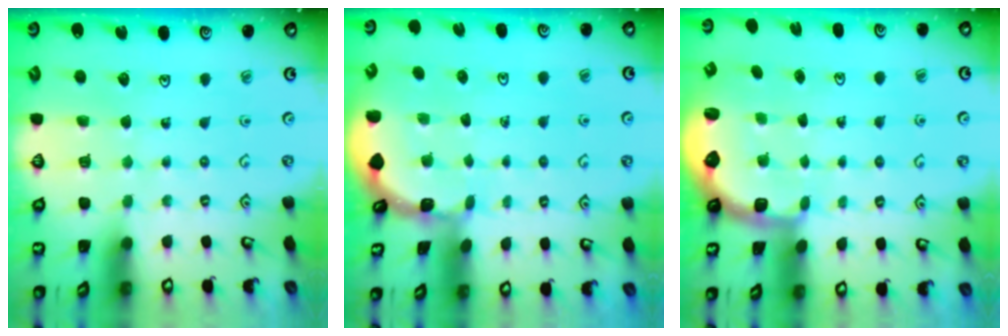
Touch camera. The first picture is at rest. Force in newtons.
{"total": 1.0, "press": 1.0, "slide": 0.1}
{"total": 2.6, "press": 2.1, "slide": 1.7}